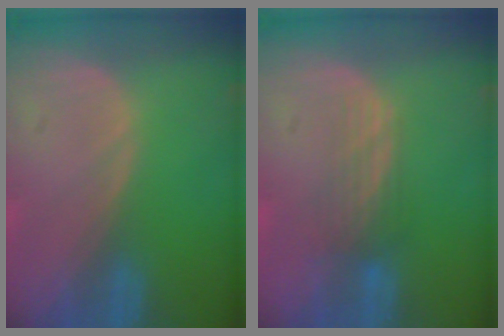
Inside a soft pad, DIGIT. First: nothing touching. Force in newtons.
{"total": 3.4, "press": 2.9, "slide": 1.9}